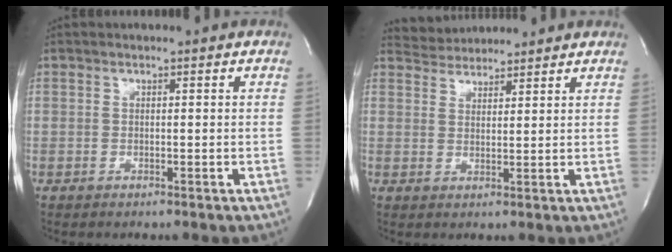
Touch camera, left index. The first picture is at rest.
{"total": 5.1, "force": [5.0, 1.0, 0.0], "torque": [-0.005, 0.027, 0.081]}